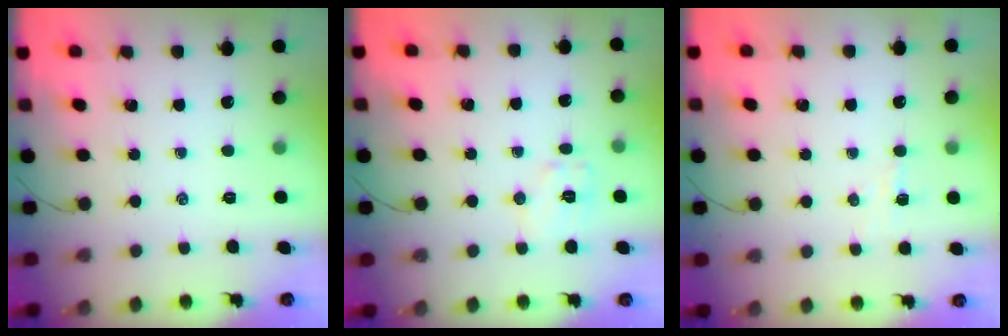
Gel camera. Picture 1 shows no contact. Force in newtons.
{"total": 6.8, "press": 6.7, "slide": 0.6}
{"total": 3.6, "press": 3.5, "slide": 0.9}